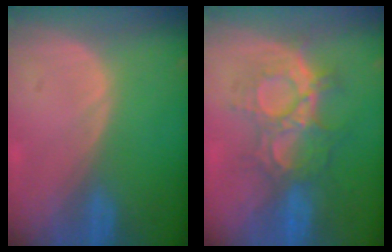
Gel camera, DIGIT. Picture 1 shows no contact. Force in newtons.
{"total": 8.7, "press": 8.5, "slide": 1.9}